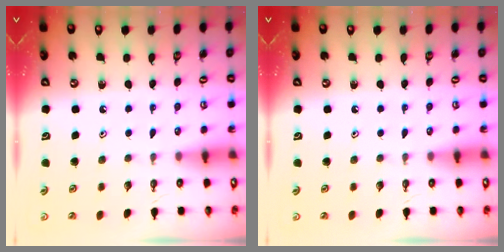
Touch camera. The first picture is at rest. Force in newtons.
{"total": 0.0}